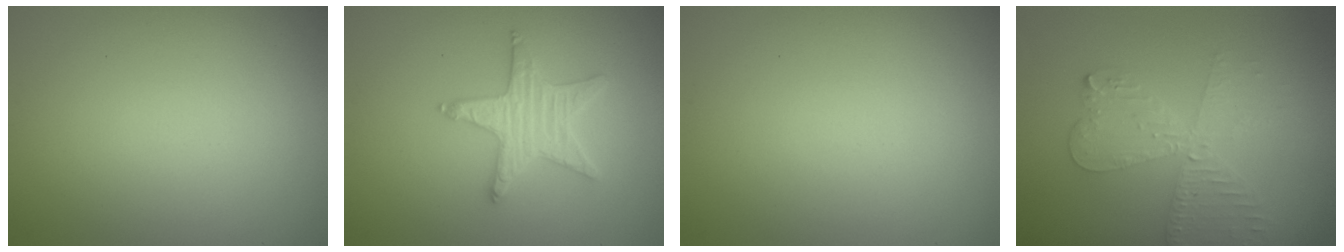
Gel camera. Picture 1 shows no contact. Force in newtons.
{"total": 3.3, "press": 3.2, "slide": 0.8}
{"total": 0.0}
{"total": 4.1, "press": 3.6, "slide": 2.1}